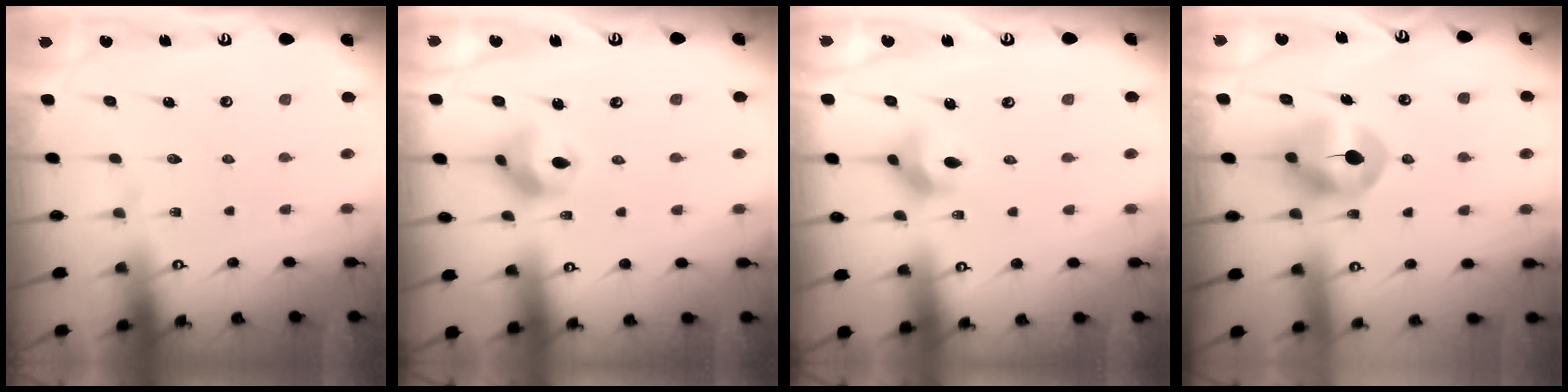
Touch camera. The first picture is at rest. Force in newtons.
{"total": 10.5, "press": 10.1, "slide": 2.7}
{"total": 7.8, "press": 7.6, "slide": 1.7}
{"total": 9.1, "press": 9.1, "slide": 0.9}